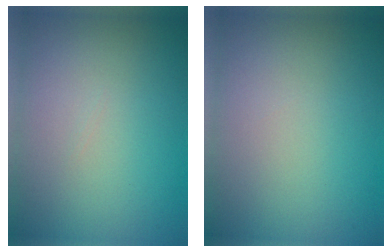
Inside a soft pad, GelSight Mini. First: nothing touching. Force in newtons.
{"total": 0.0}